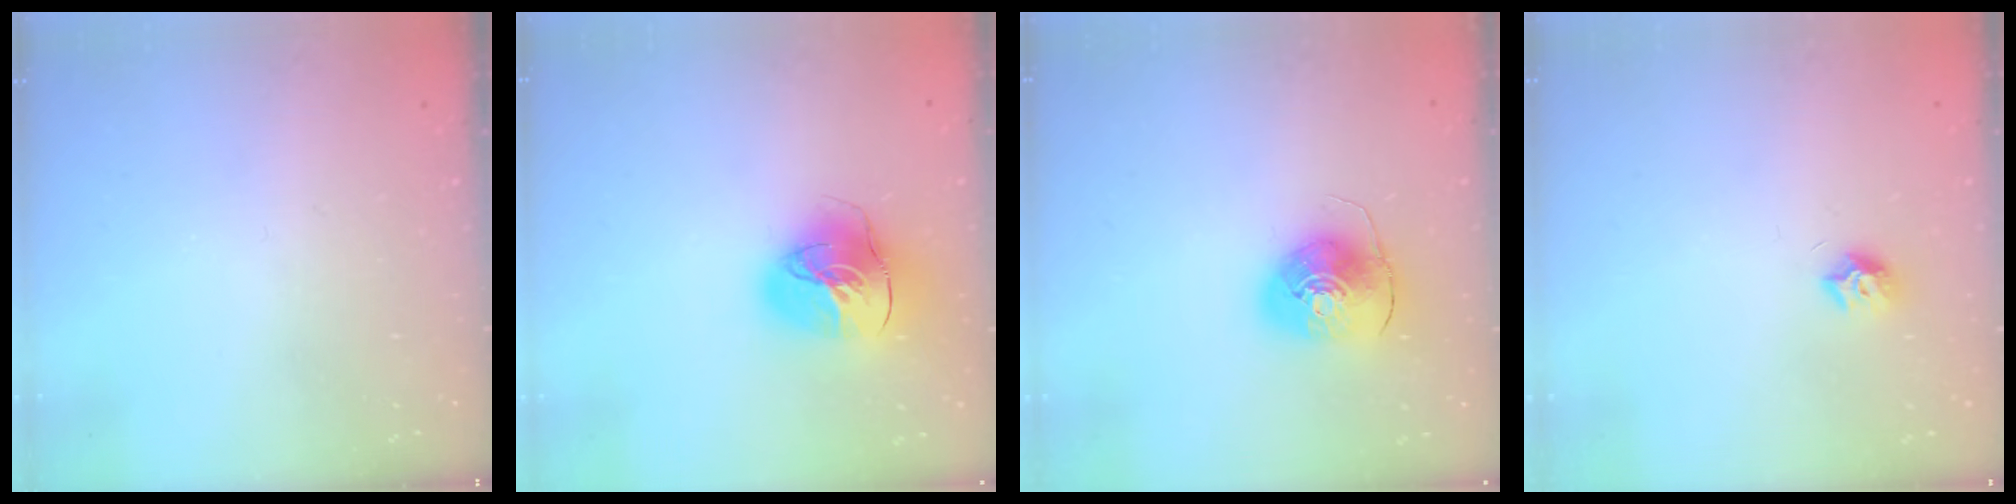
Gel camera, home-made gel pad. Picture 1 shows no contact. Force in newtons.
{"total": 18.0, "press": 17.9, "slide": 2.5}
{"total": 8.9, "press": 8.7, "slide": 1.5}
{"total": 7.6, "press": 7.6, "slide": 0.7}